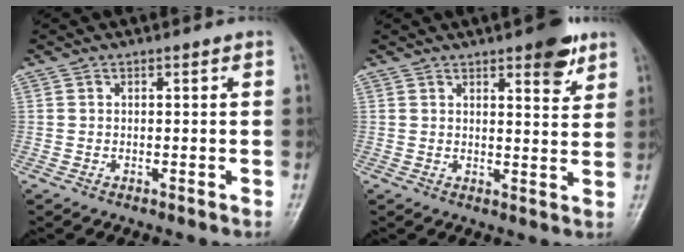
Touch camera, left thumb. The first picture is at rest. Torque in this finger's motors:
{"motor_torque": [3.86, 1.14, 0.32, -0.80, 0.15]}